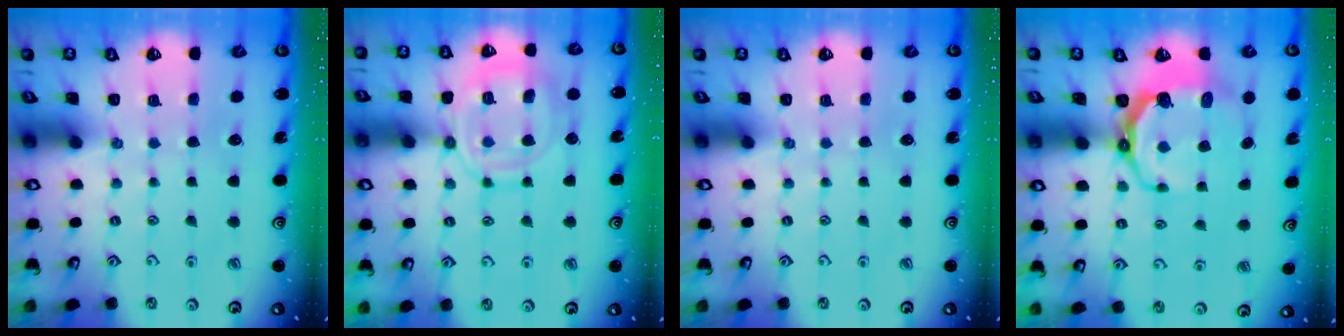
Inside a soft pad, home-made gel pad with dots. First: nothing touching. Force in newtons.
{"total": 12.3, "press": 12.3, "slide": 1.1}
{"total": 0.0}
{"total": 7.8, "press": 6.4, "slide": 4.4}